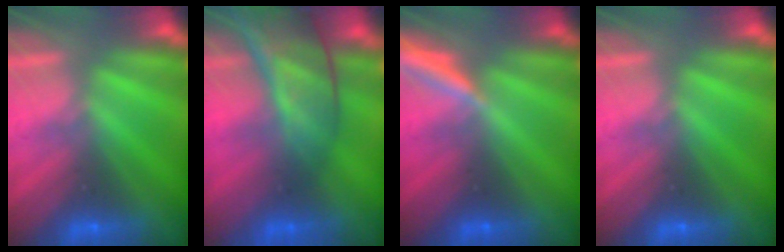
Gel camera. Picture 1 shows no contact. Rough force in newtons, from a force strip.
{"total": 7.8}
{"total": 4.6}
{"total": 0.0}